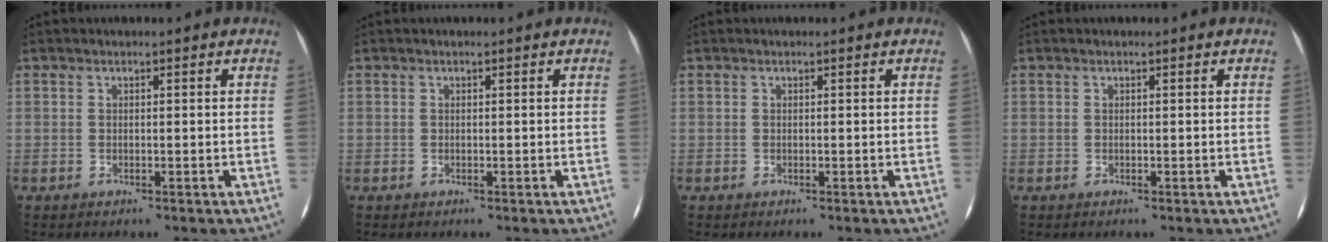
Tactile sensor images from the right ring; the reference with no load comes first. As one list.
[{"total": 0.0}, {"total": 0.0}, {"total": 0.0}]